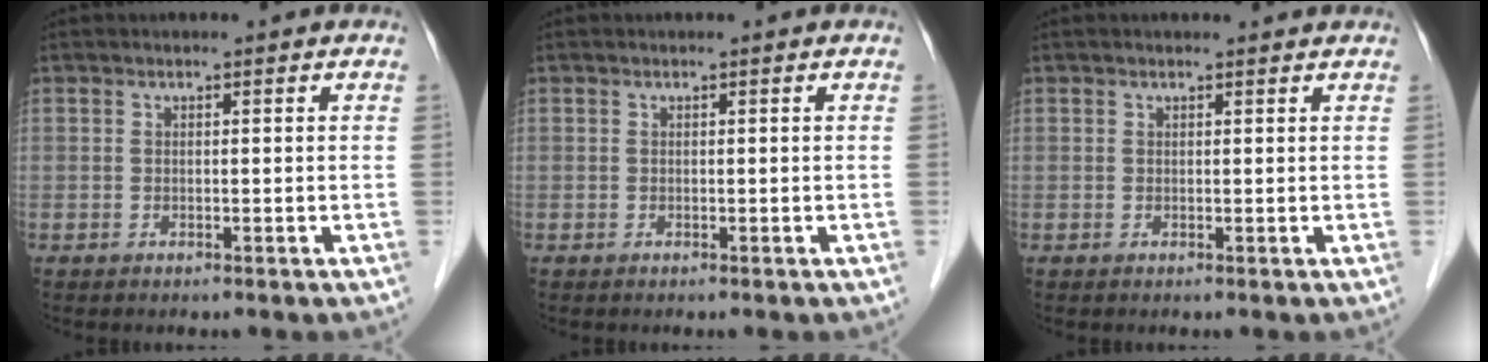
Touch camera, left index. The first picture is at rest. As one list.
[{"total": 0.0}, {"total": 2.1, "force": [2.0, 0.3, 0.5], "torque": [-0.011, 0.009, 0.019]}]